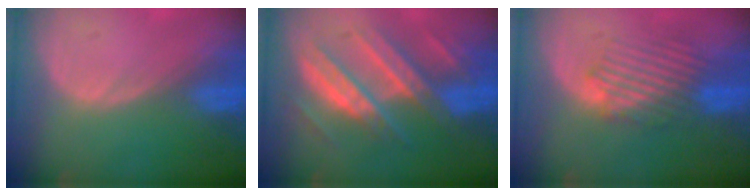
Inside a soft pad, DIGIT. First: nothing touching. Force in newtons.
{"total": 9.9, "press": 9.8, "slide": 0.9}
{"total": 6.2, "press": 6.1, "slide": 1.5}